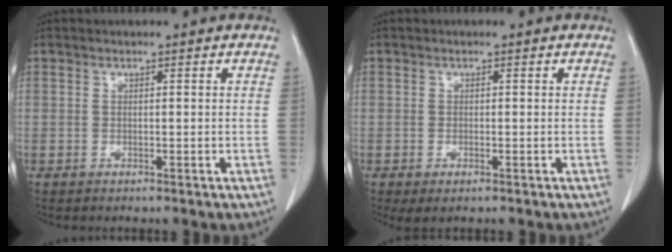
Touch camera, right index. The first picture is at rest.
{"total": 1.9, "force": [-1.0, 0.7, 1.5], "torque": [-0.027, -0.005, -0.010]}